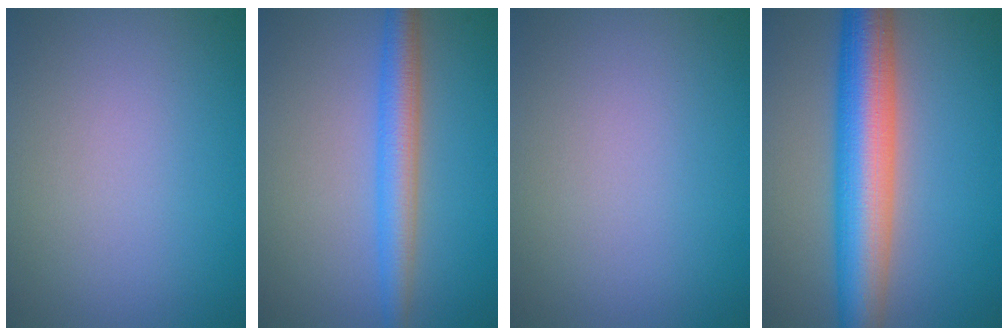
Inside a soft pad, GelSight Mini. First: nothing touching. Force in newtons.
{"total": 3.9, "press": 3.9, "slide": 0.0}
{"total": 0.0}
{"total": 9.4, "press": 9.4, "slide": 0.3}